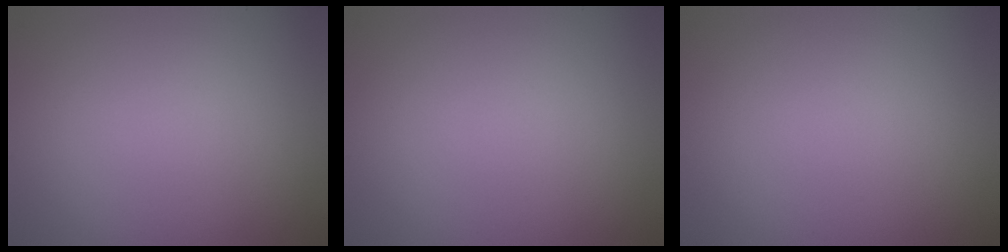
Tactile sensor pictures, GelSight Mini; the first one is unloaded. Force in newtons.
{"total": 0.0}
{"total": 0.0}